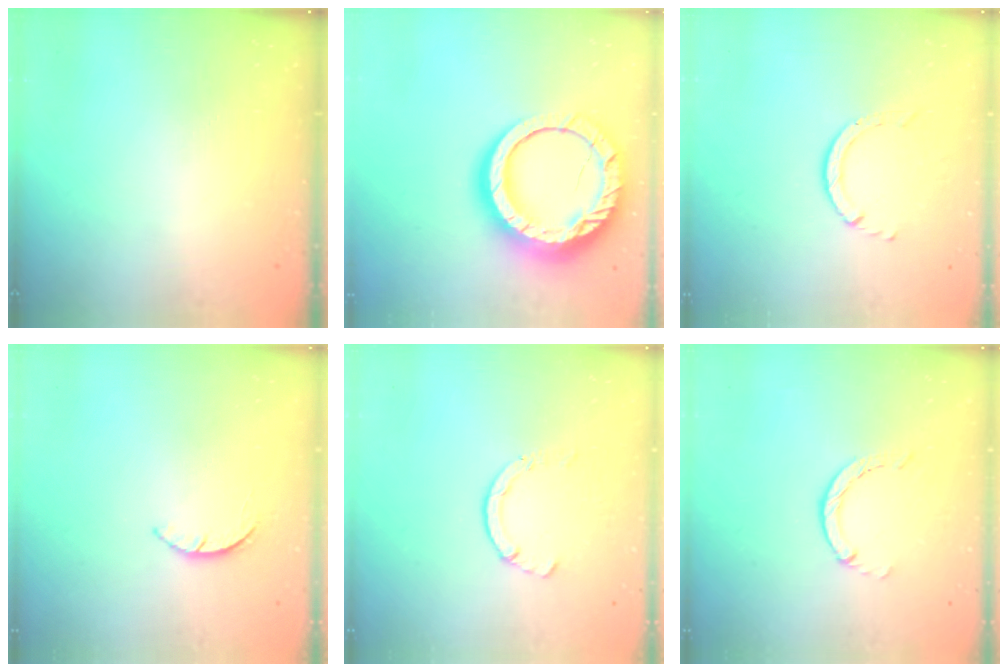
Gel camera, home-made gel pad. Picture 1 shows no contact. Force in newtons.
{"total": 22.6, "press": 22.5, "slide": 2.2}
{"total": 1.4, "press": 1.4, "slide": 0.2}
{"total": 1.9, "press": 1.9, "slide": 0.3}
{"total": 2.1, "press": 2.1, "slide": 0.5}
{"total": 1.2, "press": 1.2, "slide": 0.2}